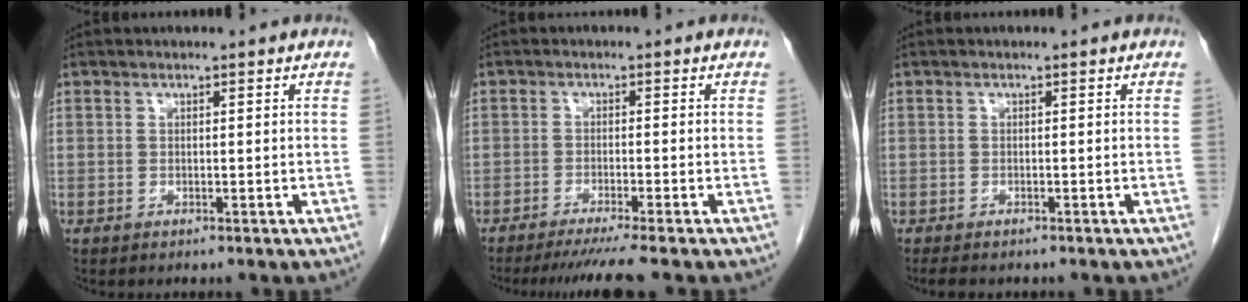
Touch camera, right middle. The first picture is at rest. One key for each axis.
{"total": 6.9, "fx": -5.8, "fy": -1.3, "fz": 3.4, "tx": -0.036, "ty": -0.022, "tz": -0.091}
{"total": 3.0, "fx": -2.5, "fy": 1.0, "fz": 1.4, "tx": -0.026, "ty": -0.009, "tz": -0.030}